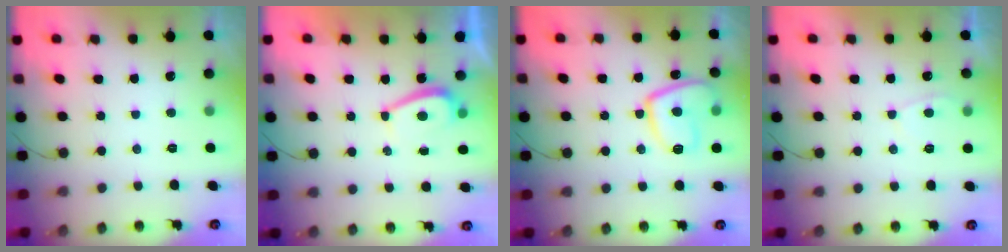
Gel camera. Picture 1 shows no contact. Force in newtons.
{"total": 2.4, "press": 2.3, "slide": 0.6}
{"total": 11.6, "press": 11.5, "slide": 1.5}
{"total": 2.1, "press": 2.0, "slide": 0.6}